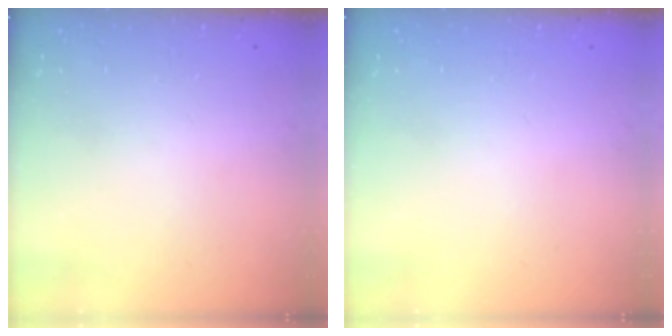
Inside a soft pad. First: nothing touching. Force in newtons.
{"total": 0.0}